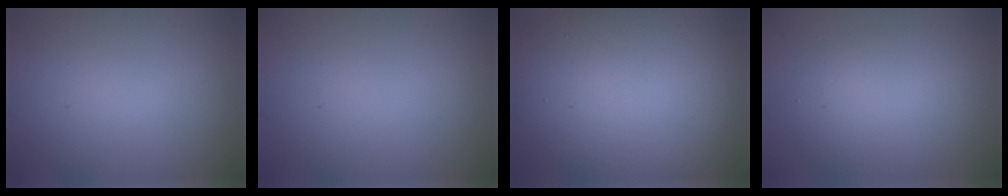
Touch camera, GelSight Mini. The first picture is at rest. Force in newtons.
{"total": 0.0}
{"total": 14.7, "press": 14.7, "slide": 0.6}
{"total": 4.3, "press": 4.3, "slide": 0.1}